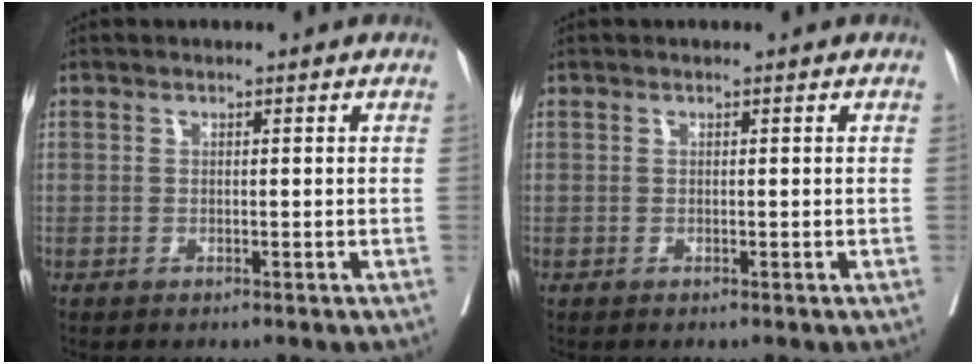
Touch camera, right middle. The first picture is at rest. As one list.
[{"total": 0.0}]